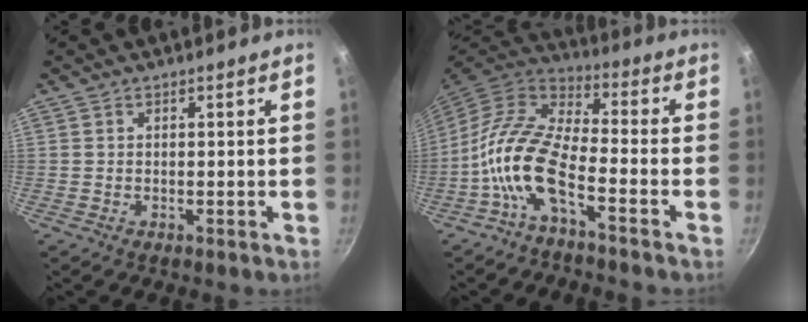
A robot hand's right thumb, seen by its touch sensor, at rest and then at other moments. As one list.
[{"total": 12.5, "force": [-5.1, 4.7, 10.4], "torque": [-0.207, 0.049, -0.113]}]